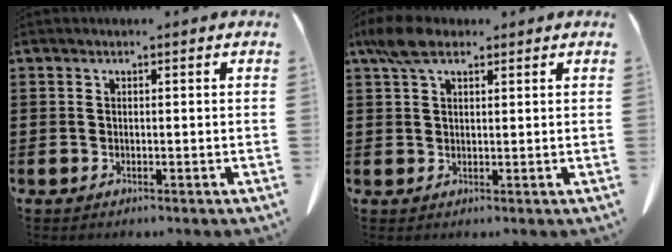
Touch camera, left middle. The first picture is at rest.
{"total": 4.8, "force": [2.9, 2.1, 3.2], "torque": [-0.071, 0.007, 0.054]}